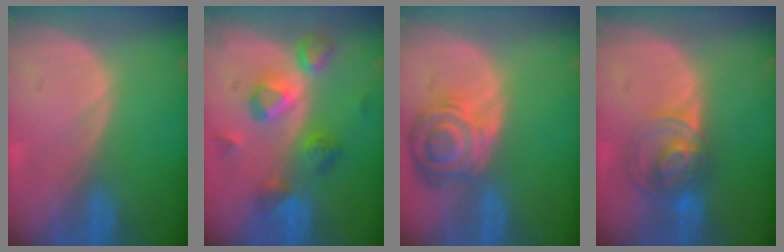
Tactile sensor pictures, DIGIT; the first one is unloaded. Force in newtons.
{"total": 7.4, "press": 7.4, "slide": 0.8}
{"total": 8.4, "press": 7.4, "slide": 3.9}
{"total": 7.6, "press": 6.2, "slide": 4.3}